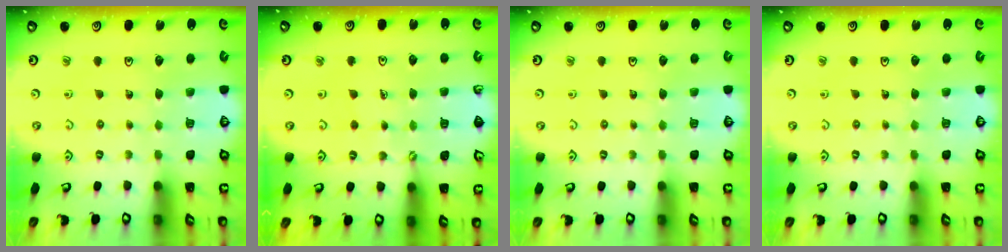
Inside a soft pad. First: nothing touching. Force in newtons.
{"total": 0.7, "press": 0.7, "slide": 0.0}
{"total": 0.0}
{"total": 0.0}